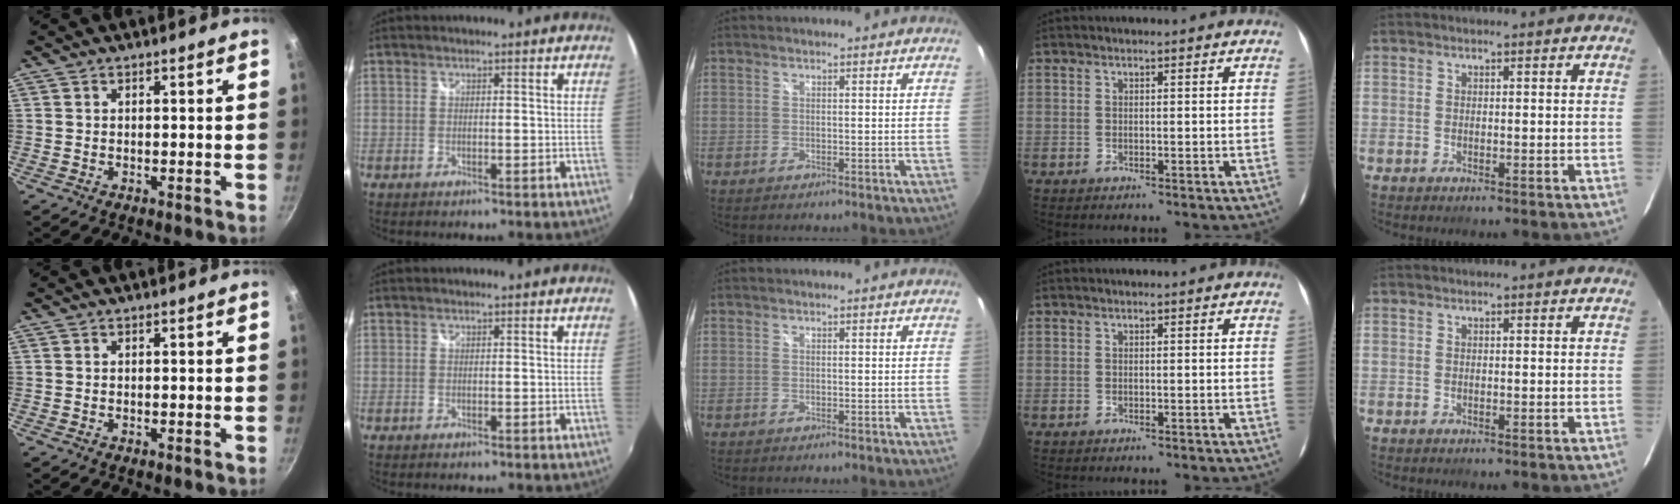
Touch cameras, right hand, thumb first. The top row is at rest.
{}